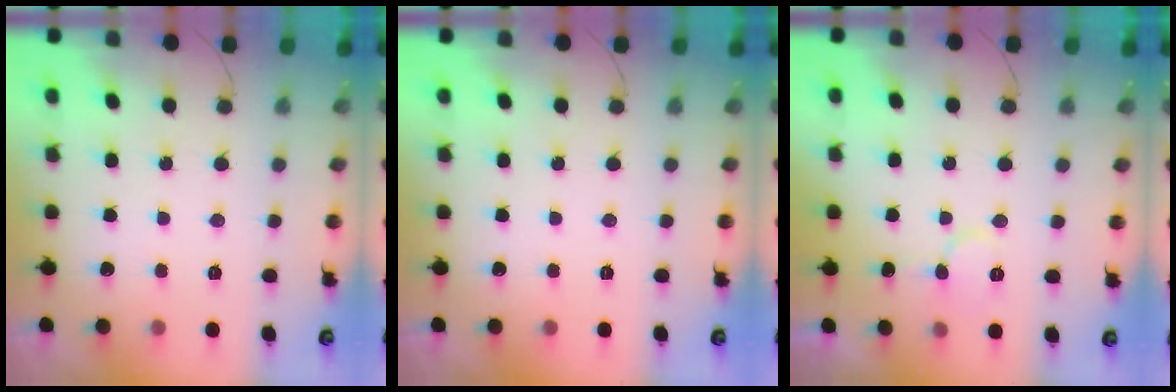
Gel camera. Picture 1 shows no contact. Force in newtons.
{"total": 0.0}
{"total": 6.0, "press": 6.0, "slide": 0.3}